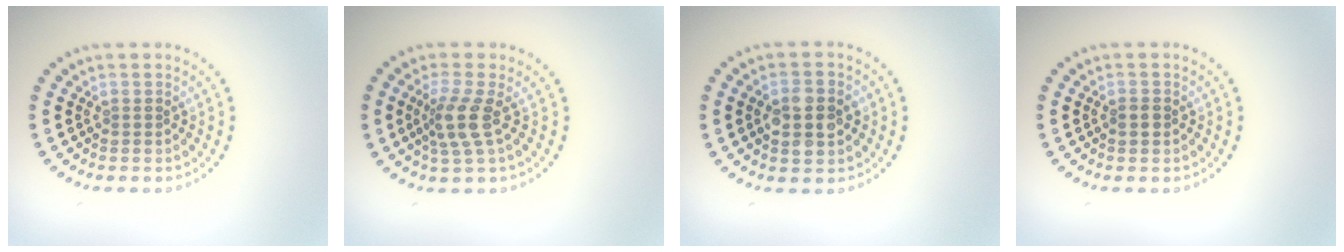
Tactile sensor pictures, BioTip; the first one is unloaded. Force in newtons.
{"total": 2.9, "press": 2.2, "slide": 1.9}
{"total": 4.0, "press": 4.0, "slide": 0.1}
{"total": 1.2, "press": 1.2, "slide": 0.2}